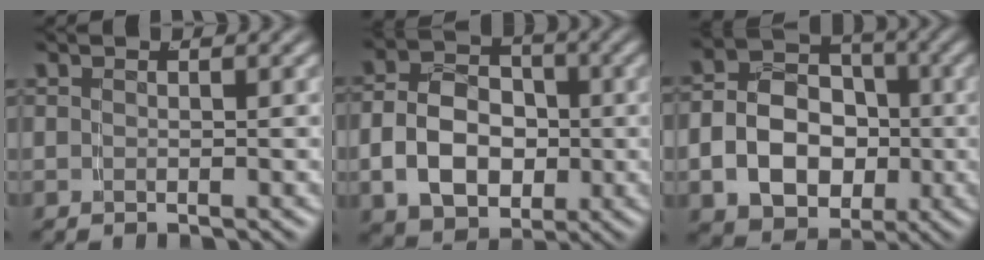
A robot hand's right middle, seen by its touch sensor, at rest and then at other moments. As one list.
[{"total": 9.5, "force": [-1.6, 7.7, 5.3], "torque": [-0.096, -0.019, -0.028]}, {"total": 11.6, "force": [-2.1, 9.8, 5.7], "torque": [-0.113, -0.029, -0.039]}]